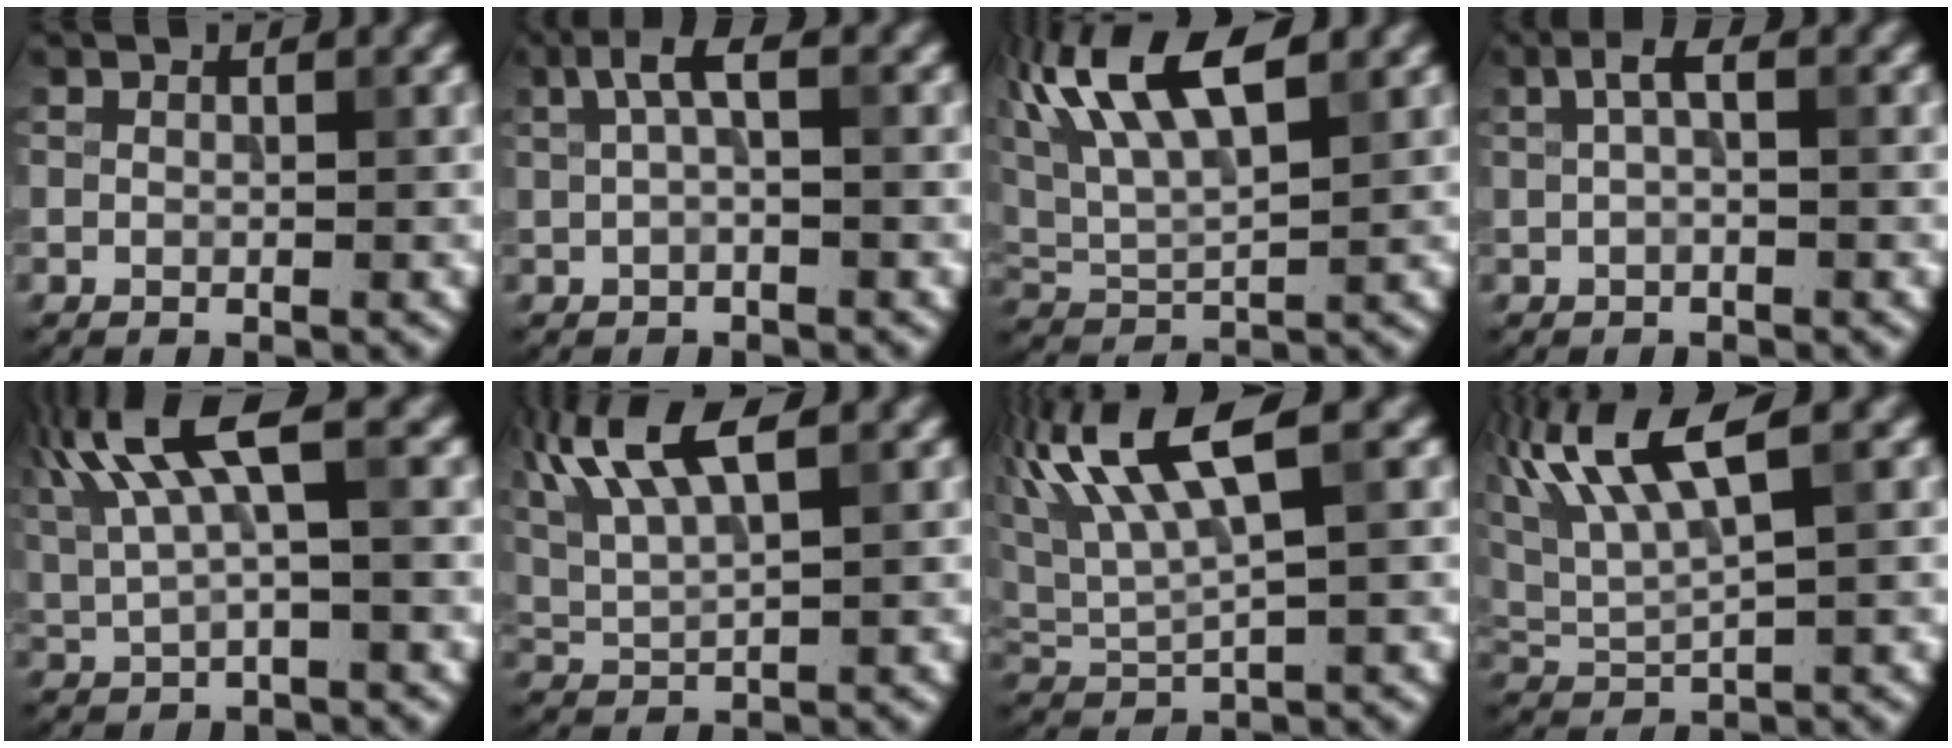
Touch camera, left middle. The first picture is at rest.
{"total": 2.4, "force": [0.7, 0.6, 2.3], "torque": [-0.043, 0.008, 0.010]}
{"total": 10.2, "force": [5.4, 3.6, 7.9], "torque": [-0.159, 0.027, 0.092]}
{"total": 1.8, "force": [0.4, 0.5, 1.7], "torque": [-0.034, 0.008, 0.004]}
{"total": 7.8, "force": [3.6, 1.9, 6.6], "torque": [-0.144, 0.017, 0.073]}
{"total": 8.2, "force": [4.3, 2.4, 6.6], "torque": [-0.140, 0.019, 0.082]}
{"total": 8.5, "force": [4.0, 2.2, 7.1], "torque": [-0.143, 0.021, 0.073]}
{"total": 7.4, "force": [3.9, 1.9, 6.0], "torque": [-0.117, 0.019, 0.072]}